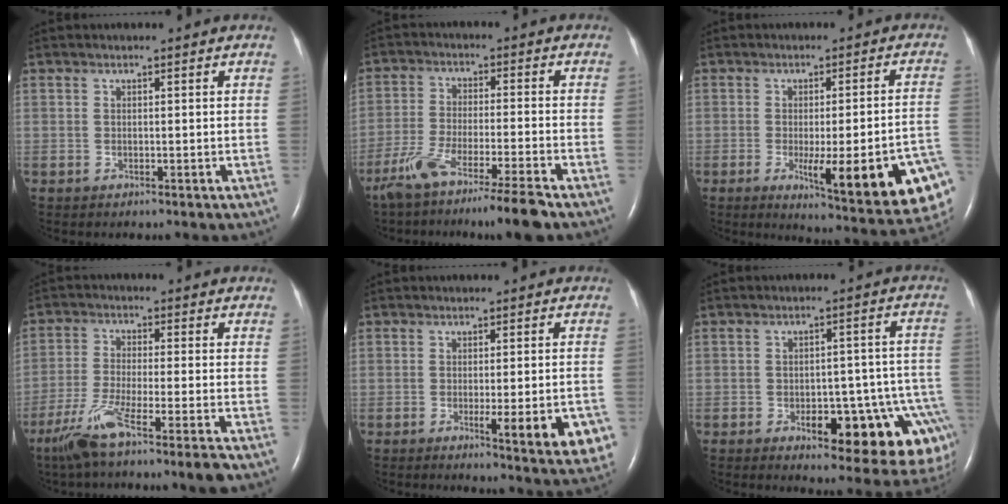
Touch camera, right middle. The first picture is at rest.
{"total": 10.9, "force": [-8.2, -1.1, 7.0], "torque": [-0.122, -0.034, -0.142]}
{"total": 19.0, "force": [-7.3, 2.1, 17.4], "torque": [-0.129, -0.013, -0.085]}
{"total": 10.3, "force": [-7.2, -1.2, 7.3], "torque": [-0.134, -0.035, -0.129]}
{"total": 9.7, "force": [-3.6, 1.2, 8.9], "torque": [-0.080, -0.016, -0.041]}
{"total": 16.3, "force": [-7.6, 5.4, 13.4], "torque": [-0.071, 0.037, -0.084]}